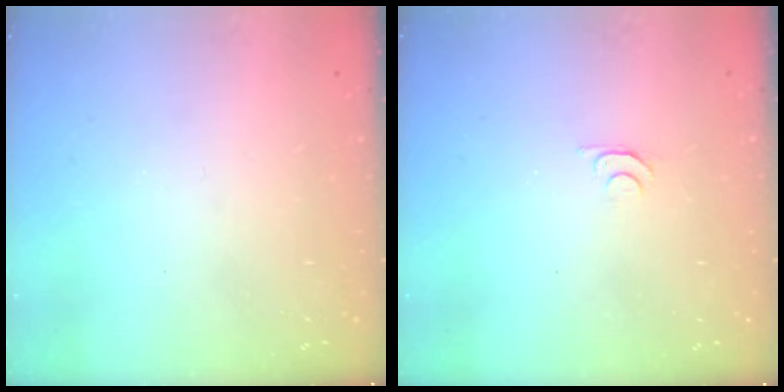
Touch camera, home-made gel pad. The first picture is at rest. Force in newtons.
{"total": 4.6, "press": 4.5, "slide": 0.7}